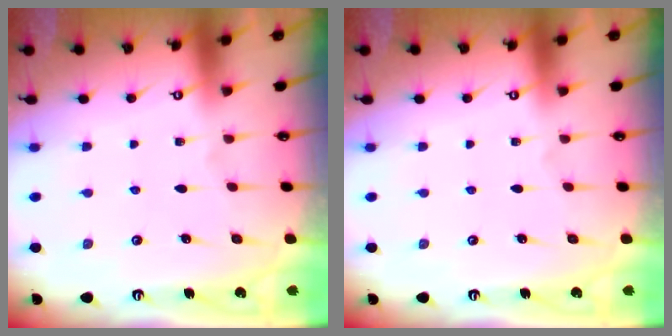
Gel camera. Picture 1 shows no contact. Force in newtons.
{"total": 0.0}